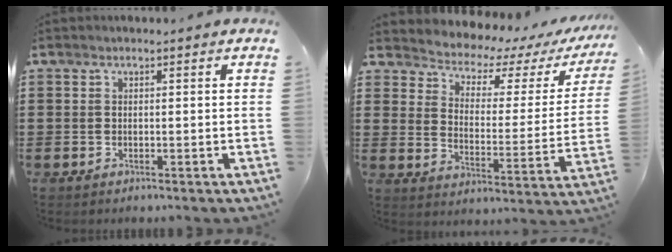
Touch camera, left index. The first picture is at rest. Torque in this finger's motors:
{"motor_torque": [1.37, -0.77, 0.18, 0.05]}